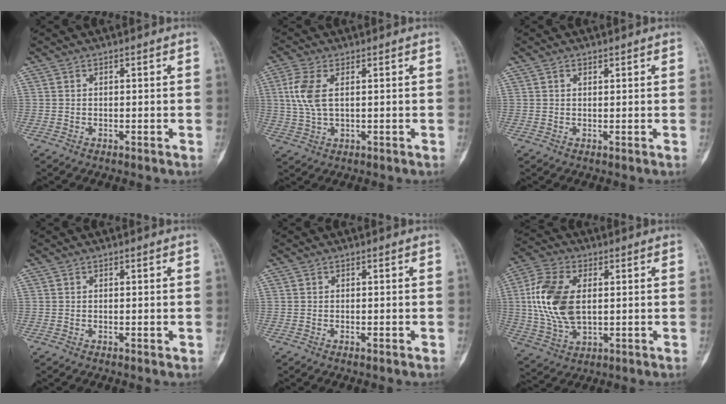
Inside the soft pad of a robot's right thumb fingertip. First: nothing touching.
{"total": 6.6, "force": [1.4, 3.1, 5.6], "torque": [-0.141, 0.004, 0.028]}
{"total": 0.7, "force": [0.5, 0.4, 0.3], "torque": [-0.003, -0.003, 0.006]}
{"total": 0.9, "force": [-0.1, 0.4, 0.8], "torque": [-0.006, -0.001, -0.002]}
{"total": 0.7, "force": [-0.3, 0.3, 0.6], "torque": [-0.010, 0.001, -0.004]}
{"total": 14.2, "force": [1.6, 8.3, 11.4], "torque": [-0.238, 0.001, 0.032]}